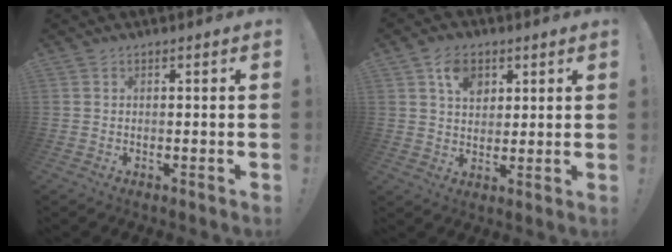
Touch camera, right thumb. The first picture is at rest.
{"total": 8.4, "force": [3.9, 6.1, 4.3], "torque": [-0.061, -0.008, 0.072]}